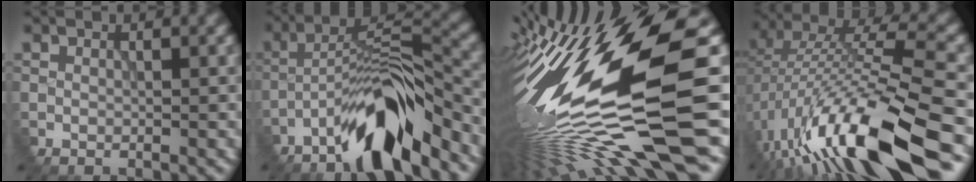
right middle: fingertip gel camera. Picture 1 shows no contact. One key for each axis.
{"total": 9.8, "fx": -6.4, "fy": 2.1, "fz": 7.1, "tx": -0.124, "ty": 0.018, "tz": -0.118}
{"total": 17.4, "fx": -2.3, "fy": 3.7, "fz": 16.9, "tx": -0.315, "ty": -0.001, "tz": -0.037}
{"total": 14.4, "fx": -6.9, "fy": 3.6, "fz": 12.0, "tx": -0.224, "ty": 0.020, "tz": -0.117}